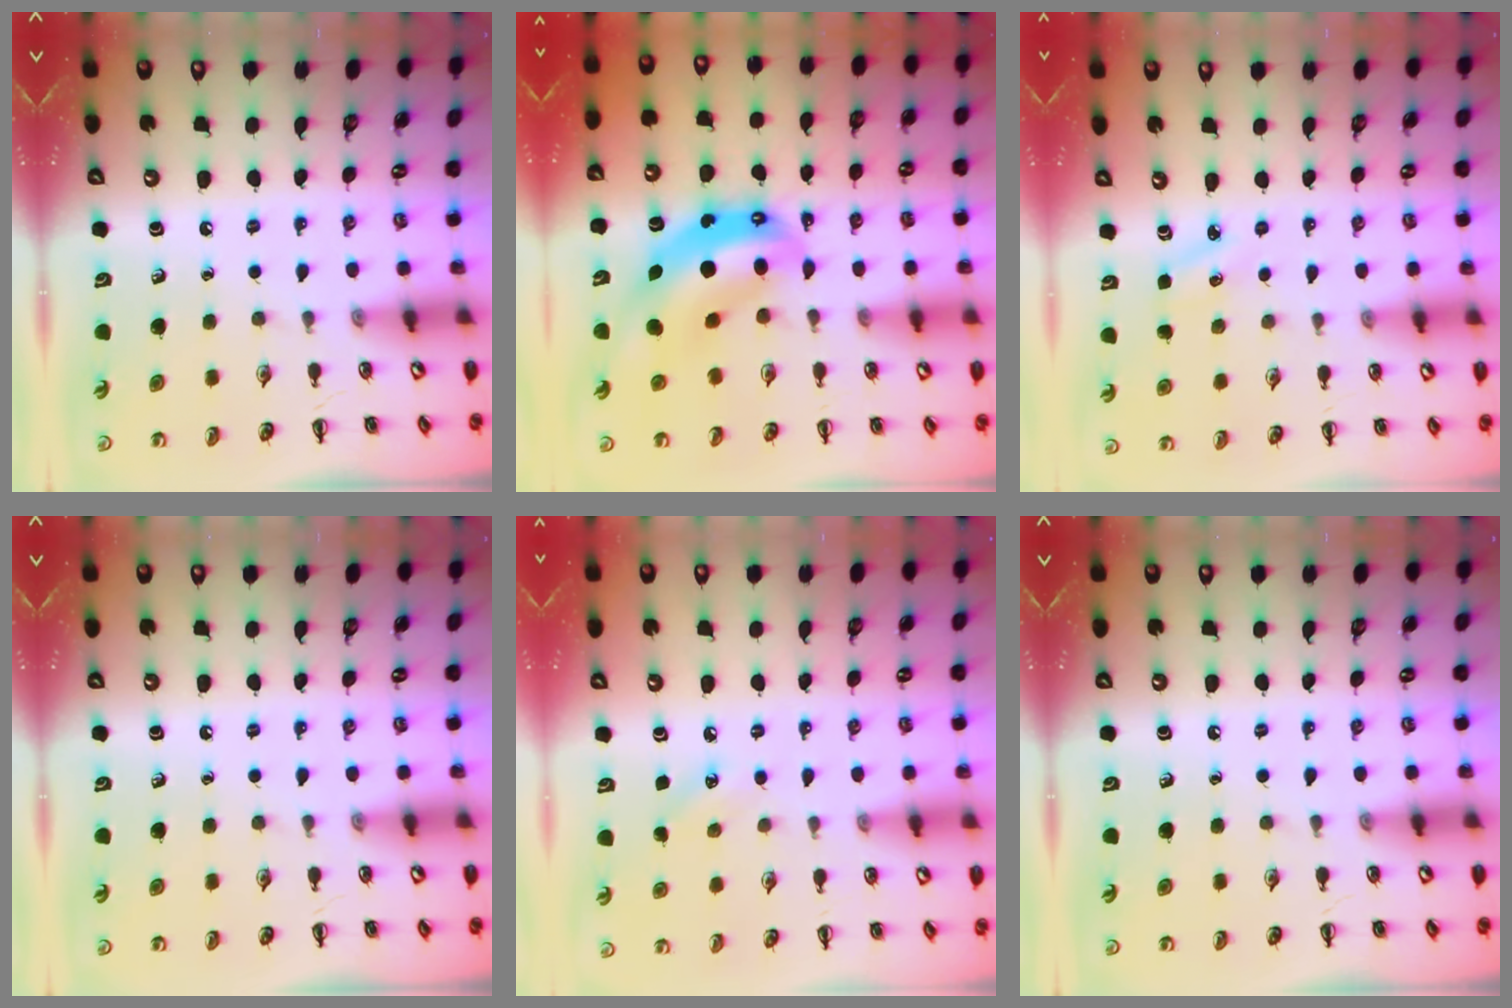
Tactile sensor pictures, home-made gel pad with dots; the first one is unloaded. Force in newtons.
{"total": 11.8, "press": 11.4, "slide": 3.1}
{"total": 3.7, "press": 3.6, "slide": 0.9}
{"total": 0.0}
{"total": 6.6, "press": 6.4, "slide": 1.9}
{"total": 0.0}